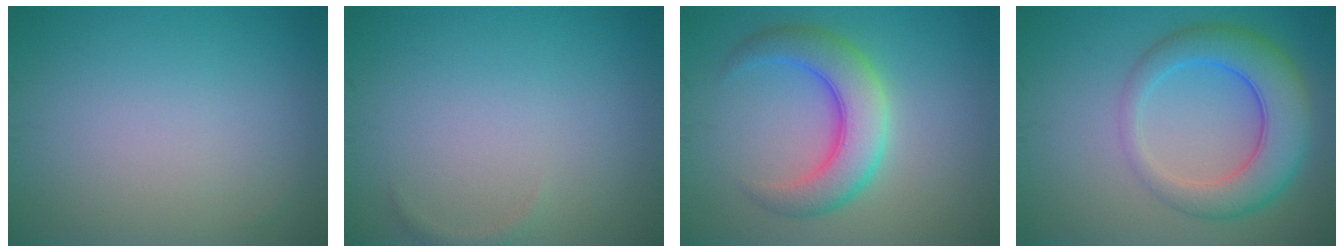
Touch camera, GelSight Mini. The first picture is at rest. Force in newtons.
{"total": 0.5, "press": 0.5, "slide": 0.1}
{"total": 5.9, "press": 5.9, "slide": 0.2}
{"total": 6.6, "press": 6.6, "slide": 0.3}